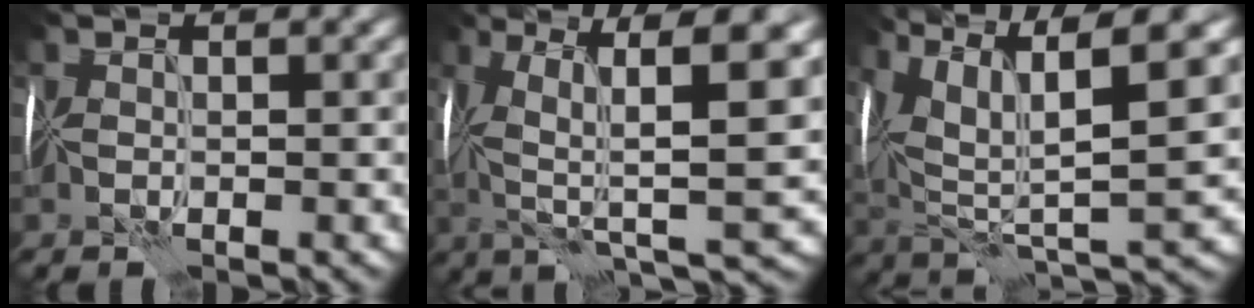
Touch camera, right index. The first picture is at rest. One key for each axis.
{"total": 10.6, "fx": 1.7, "fy": 2.9, "fz": 10.0, "tx": -0.185, "ty": 0.006, "tz": 0.030}
{"total": 12.3, "fx": 5.7, "fy": 3.5, "fz": 10.4, "tx": -0.203, "ty": 0.015, "tz": 0.111}